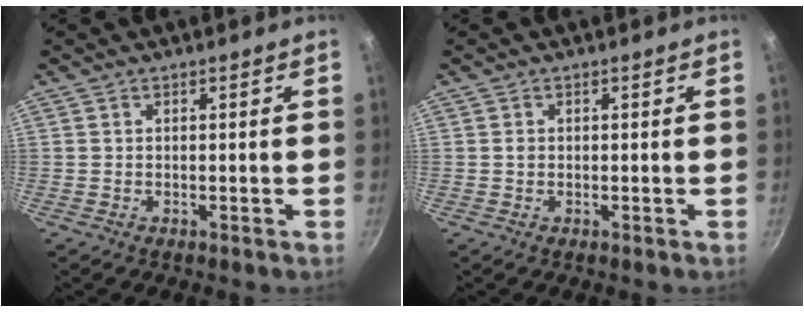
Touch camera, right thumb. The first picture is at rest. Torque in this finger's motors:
{"motor_torque": [-0.24, 0.28, 0.28, 0.11, -0.05]}